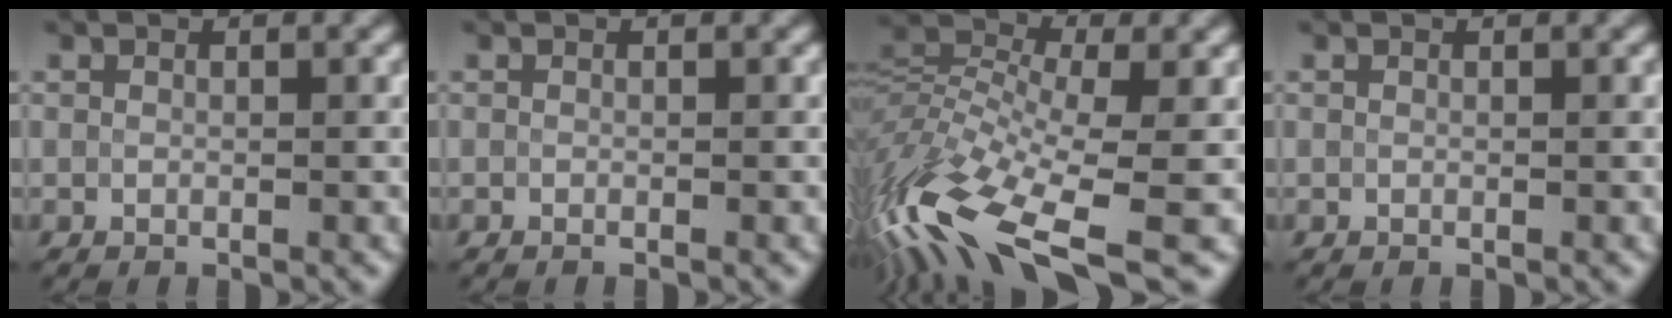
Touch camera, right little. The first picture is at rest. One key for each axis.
{"total": 0.0}
{"total": 12.4, "fx": -6.4, "fy": 4.8, "fz": 9.5, "tx": -0.207, "ty": 0.002, "tz": -0.122}
{"total": 0.0}